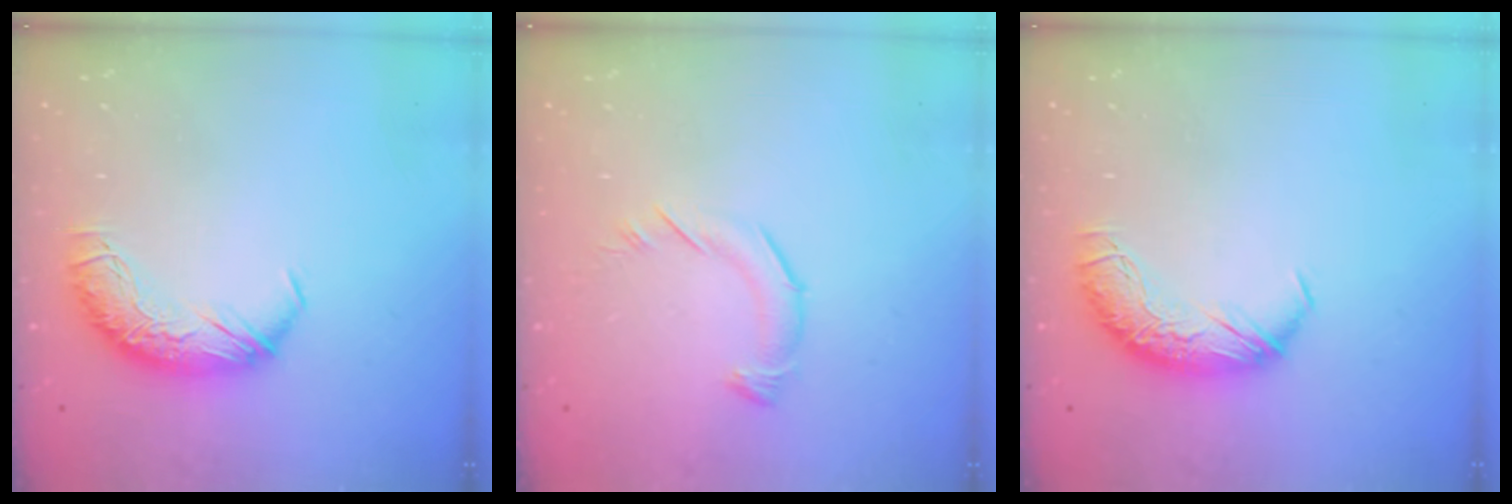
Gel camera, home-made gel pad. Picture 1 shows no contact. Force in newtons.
{"total": 4.5, "press": 4.5, "slide": 0.6}
{"total": 0.0}